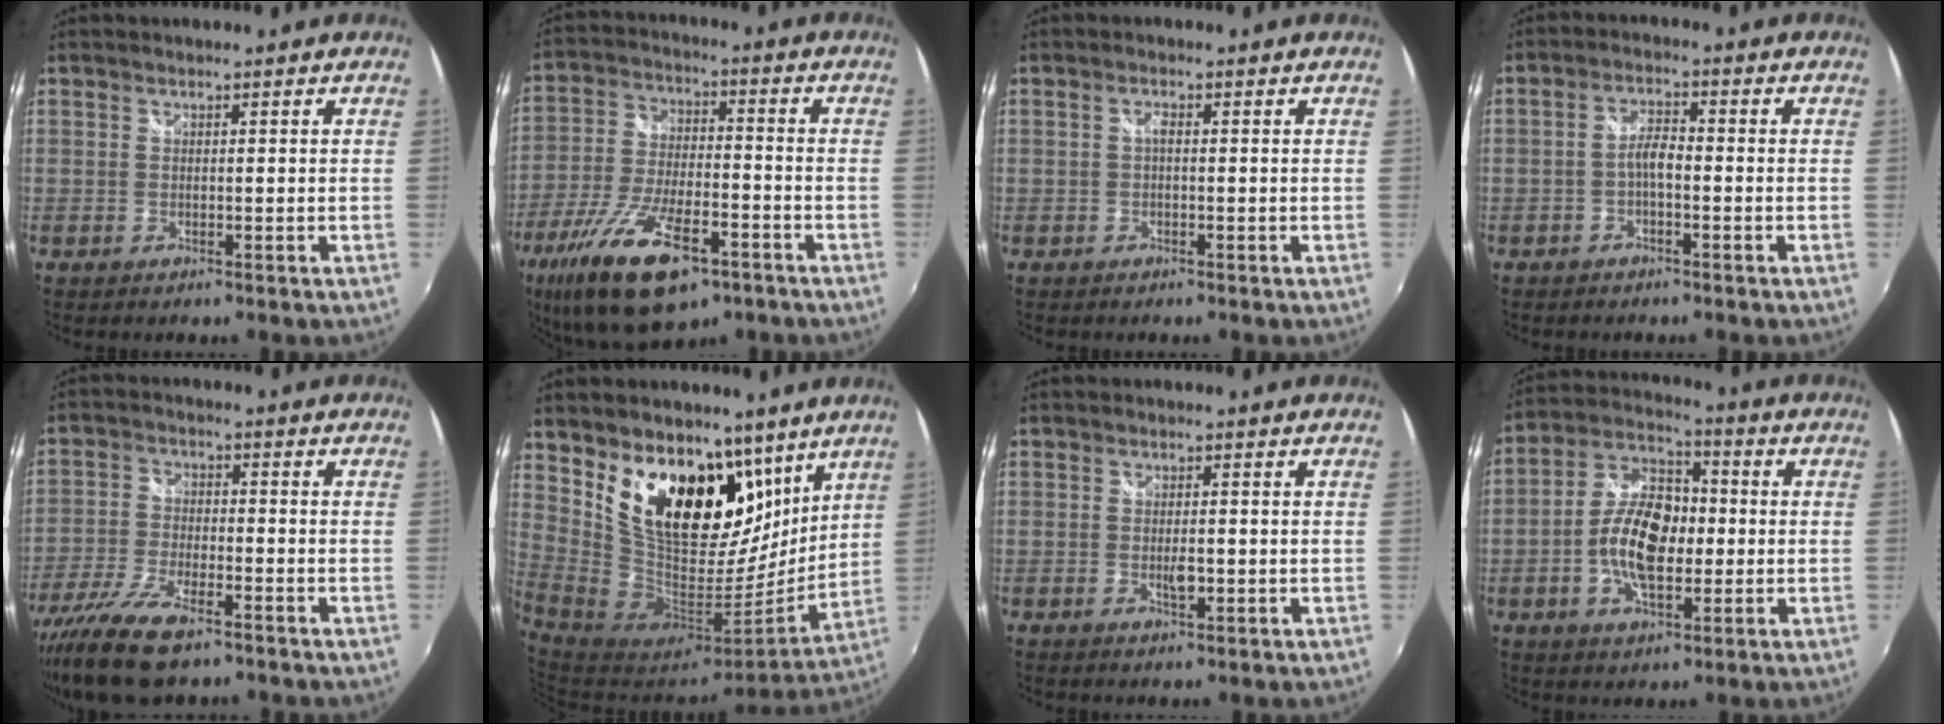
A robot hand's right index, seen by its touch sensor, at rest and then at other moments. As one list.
[{"total": 20.0, "force": [-11.6, 8.0, 14.2], "torque": [-0.292, -0.047, -0.201]}, {"total": 1.0, "force": [-0.1, 0.4, 0.9], "torque": [-0.018, 0.005, -0.005]}, {"total": 3.3, "force": [-1.3, 1.1, 2.9], "torque": [-0.058, 0.009, -0.025]}, {"total": 12.2, "force": [-8.7, 3.9, 7.6], "torque": [-0.176, -0.030, -0.170]}, {"total": 20.5, "force": [11.4, 11.3, 12.7], "torque": [-0.220, -0.010, 0.210]}, {"total": 2.8, "force": [-0.6, 1.0, 2.6], "torque": [-0.043, -0.005, -0.008]}, {"total": 13.2, "force": [-1.8, 7.1, 10.9], "torque": [-0.217, 0.013, -0.037]}]